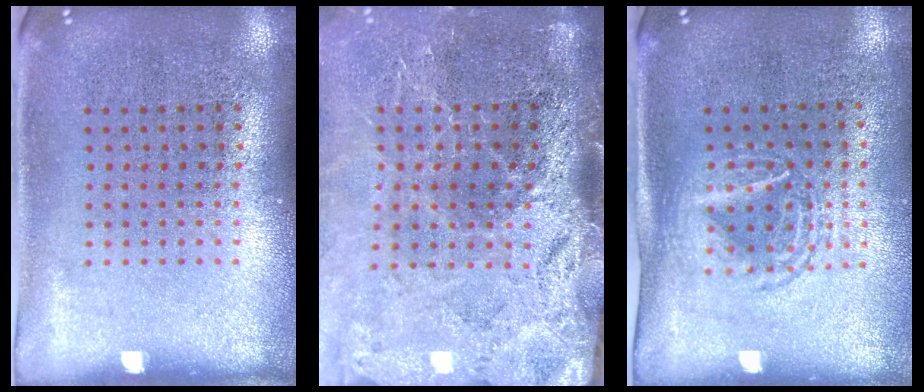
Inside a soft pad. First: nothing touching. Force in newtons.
{"total": 4.0, "press": 3.3, "slide": 2.2}
{"total": 1.6, "press": 1.3, "slide": 0.8}